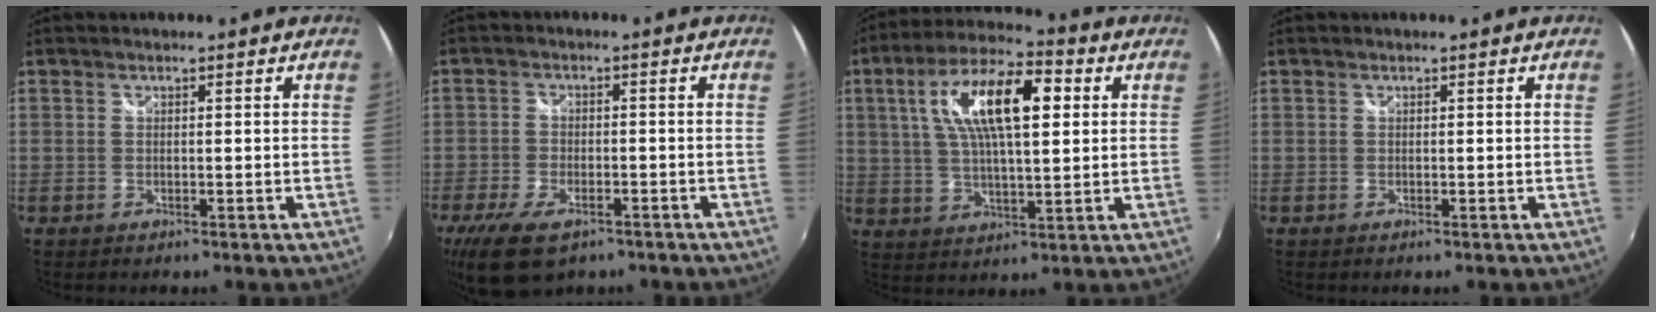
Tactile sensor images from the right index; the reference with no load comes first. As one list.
[{"total": 11.6, "force": [-7.4, 5.6, 6.9], "torque": [-0.169, -0.029, -0.127]}, {"total": 15.7, "force": [4.4, 5.6, 14.0], "torque": [-0.252, 0.024, 0.072]}, {"total": 0.0}]